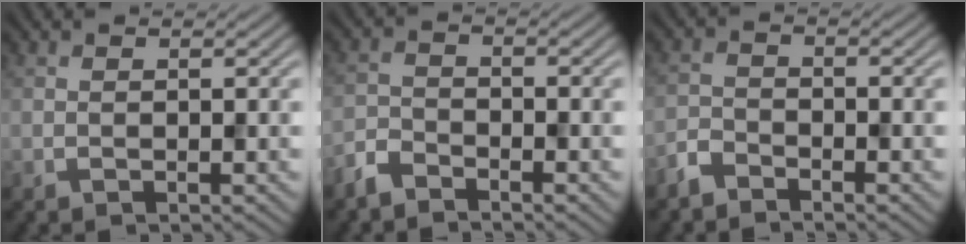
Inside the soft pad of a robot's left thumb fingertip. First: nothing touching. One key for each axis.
{"total": 3.2, "fx": -2.9, "fy": 1.1, "fz": 1.1, "tx": -0.025, "ty": -0.005, "tz": -0.072}
{"total": 2.8, "fx": -2.5, "fy": 0.9, "fz": 0.8, "tx": -0.018, "ty": -0.004, "tz": -0.064}